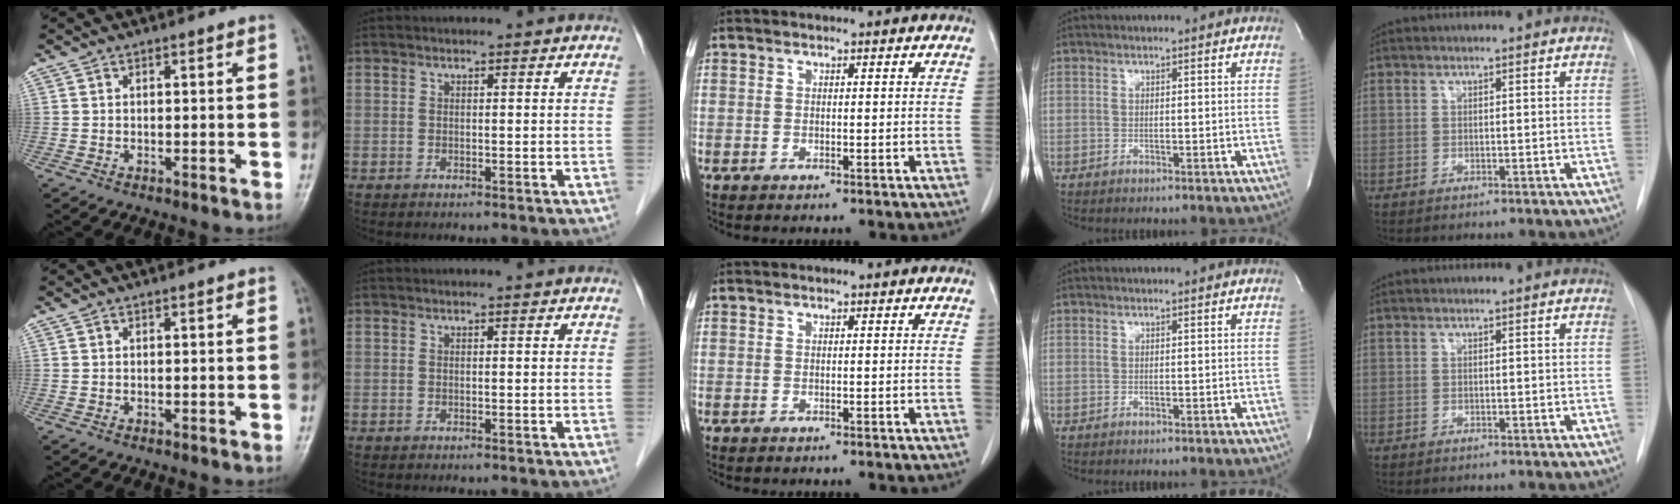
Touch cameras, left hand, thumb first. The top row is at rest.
{}